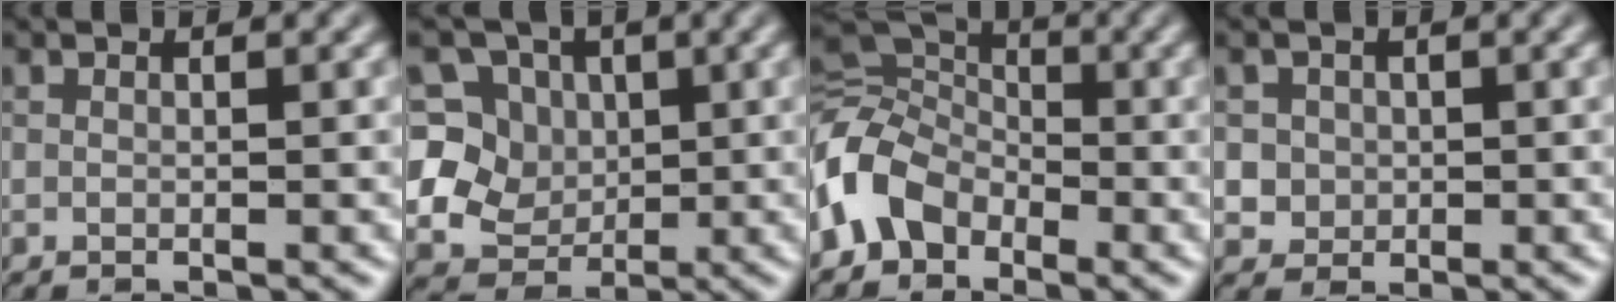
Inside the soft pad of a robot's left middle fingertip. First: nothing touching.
{"total": 8.0, "force": [1.6, 7.2, 3.1], "torque": [-0.047, 0.022, -0.002]}
{"total": 6.6, "force": [-2.7, 4.8, 3.6], "torque": [-0.074, 0.007, -0.077]}
{"total": 2.4, "force": [0.4, 2.3, 0.7], "torque": [-0.003, -0.001, 0.015]}